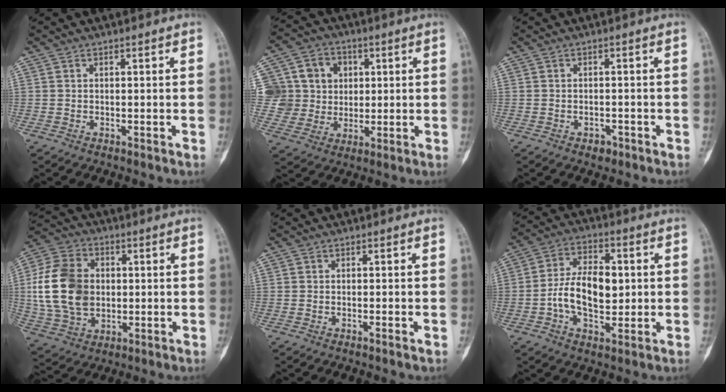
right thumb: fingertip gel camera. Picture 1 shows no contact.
{"total": 13.4, "force": [2.8, 12.3, 4.3], "torque": [-0.046, 0.021, 0.058]}
{"total": 1.7, "force": [-1.1, 1.1, 0.8], "torque": [-0.008, 0.007, -0.011]}
{"total": 17.3, "force": [0.9, 12.8, 11.6], "torque": [-0.208, 0.008, 0.020]}
{"total": 0.7, "force": [-0.4, 0.0, 0.6], "torque": [-0.013, 0.002, -0.005]}
{"total": 11.9, "force": [-0.5, 6.9, 9.7], "torque": [-0.153, 0.016, -0.013]}